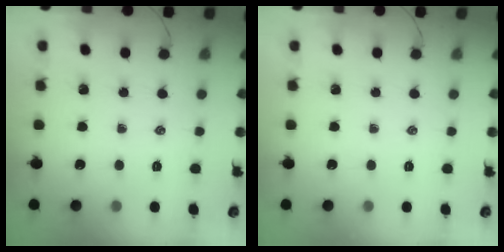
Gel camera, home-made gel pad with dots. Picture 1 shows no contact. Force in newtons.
{"total": 0.0}